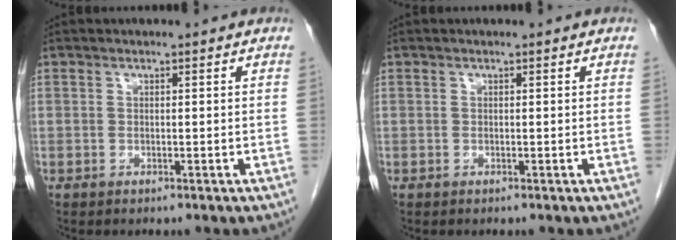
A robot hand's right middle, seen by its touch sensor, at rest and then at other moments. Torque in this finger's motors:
{"motor_torque": [0.00, 0.00, 0.00, 0.00]}